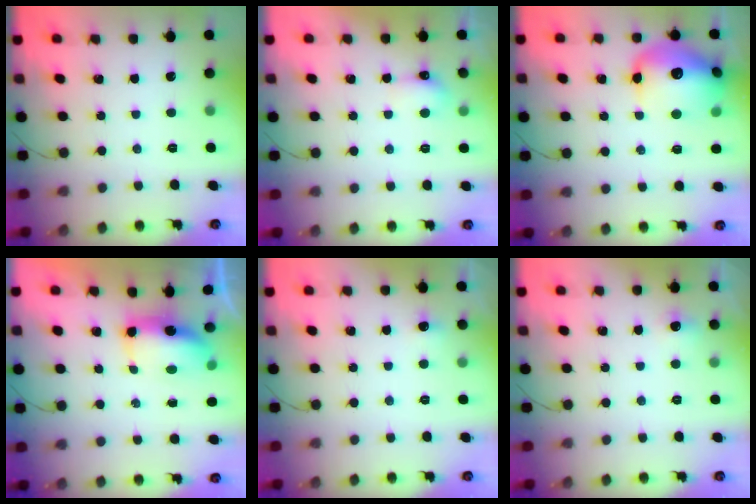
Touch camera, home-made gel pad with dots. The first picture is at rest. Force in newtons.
{"total": 5.0, "press": 5.0, "slide": 0.9}
{"total": 18.5, "press": 18.3, "slide": 2.8}
{"total": 7.0, "press": 6.7, "slide": 1.9}
{"total": 10.4, "press": 3.3, "slide": 9.8}
{"total": 4.0, "press": 3.7, "slide": 1.6}